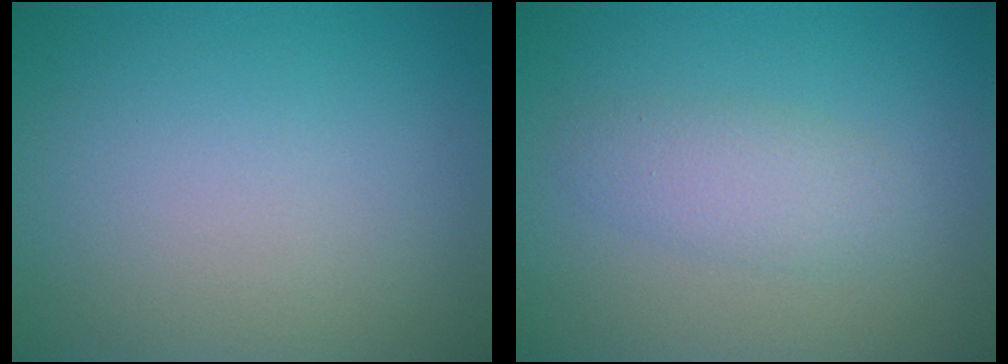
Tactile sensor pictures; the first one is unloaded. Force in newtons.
{"total": 2.5, "press": 2.5, "slide": 0.1}